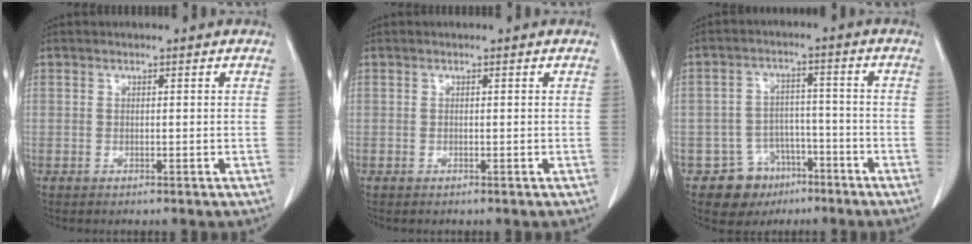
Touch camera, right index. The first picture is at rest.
{"total": 0.0}
{"total": 7.9, "force": [-4.7, 6.2, 1.1], "torque": [-0.017, 0.016, -0.062]}